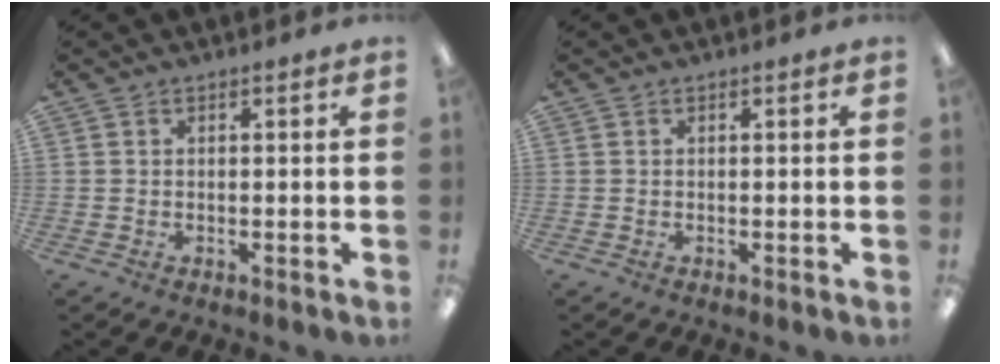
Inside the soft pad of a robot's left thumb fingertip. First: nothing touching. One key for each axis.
{"total": 0.0}